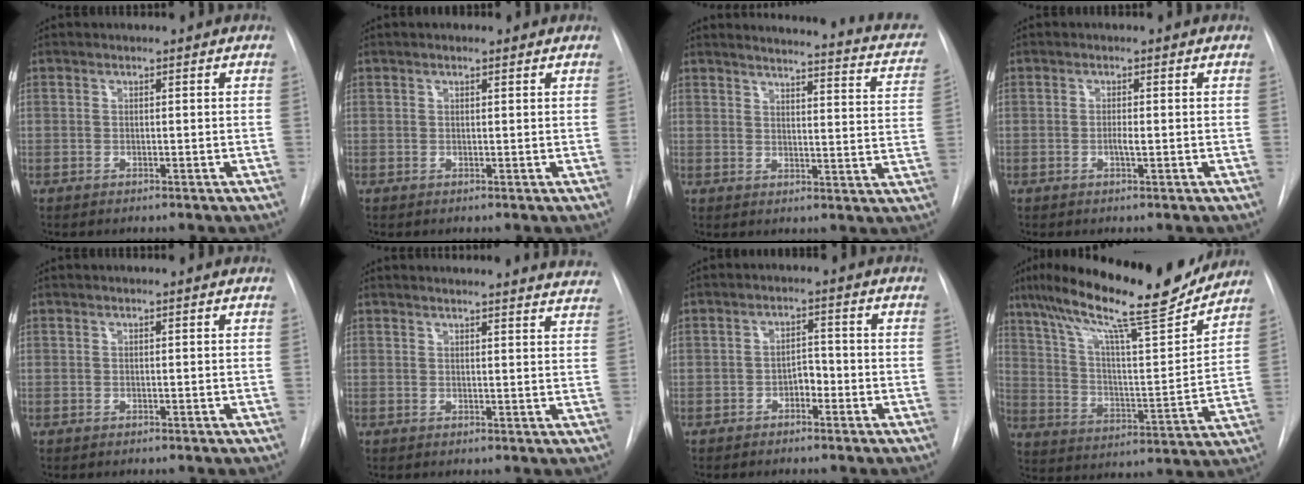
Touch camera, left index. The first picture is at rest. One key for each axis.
{"total": 0.7, "fx": -0.2, "fy": 0.3, "fz": 0.6, "tx": -0.013, "ty": 0.000, "tz": -0.004}
{"total": 18.9, "fx": 17.1, "fy": 2.8, "fz": 7.6, "tx": -0.082, "ty": -0.056, "tz": 0.177}
{"total": 1.6, "fx": -1.3, "fy": 0.0, "fz": 1.0, "tx": -0.019, "ty": -0.007, "tz": -0.019}
{"total": 0.9, "fx": -0.9, "fy": -0.2, "fz": -0.1, "tx": 0.001, "ty": -0.007, "tz": -0.009}
{"total": 12.3, "fx": 12.1, "fy": 0.8, "fz": 2.3, "tx": -0.015, "ty": -0.053, "tz": 0.113}
{"total": 3.0, "fx": -2.4, "fy": 1.2, "fz": 1.4, "tx": -0.015, "ty": 0.002, "tz": -0.038}
{"total": 21.0, "fx": 17.1, "fy": 2.2, "fz": 11.9, "tx": -0.207, "ty": -0.005, "tz": 0.268}